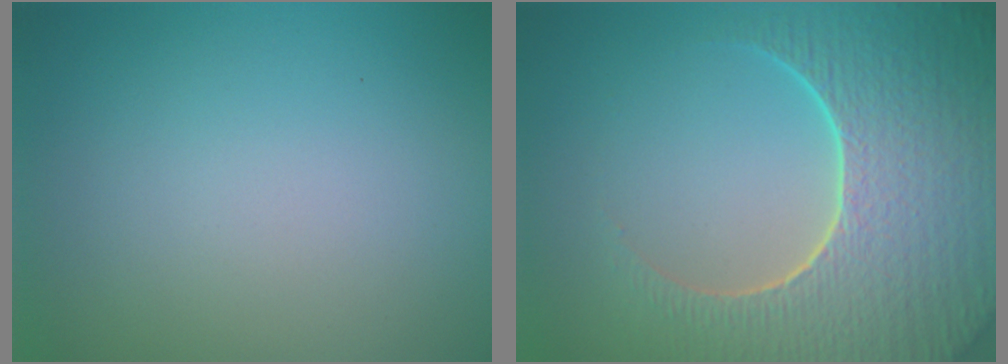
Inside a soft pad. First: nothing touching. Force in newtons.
{"total": 9.2, "press": 6.6, "slide": 6.4}